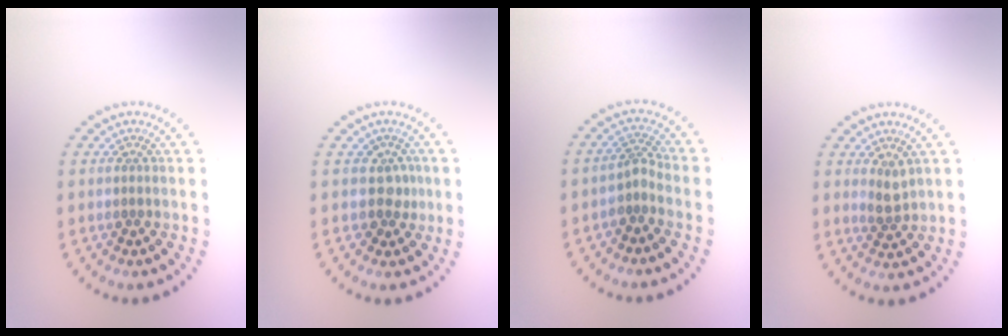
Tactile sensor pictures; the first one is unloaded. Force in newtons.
{"total": 1.8, "press": 1.4, "slide": 1.1}
{"total": 1.8, "press": 1.4, "slide": 1.2}
{"total": 1.6, "press": 1.3, "slide": 0.9}